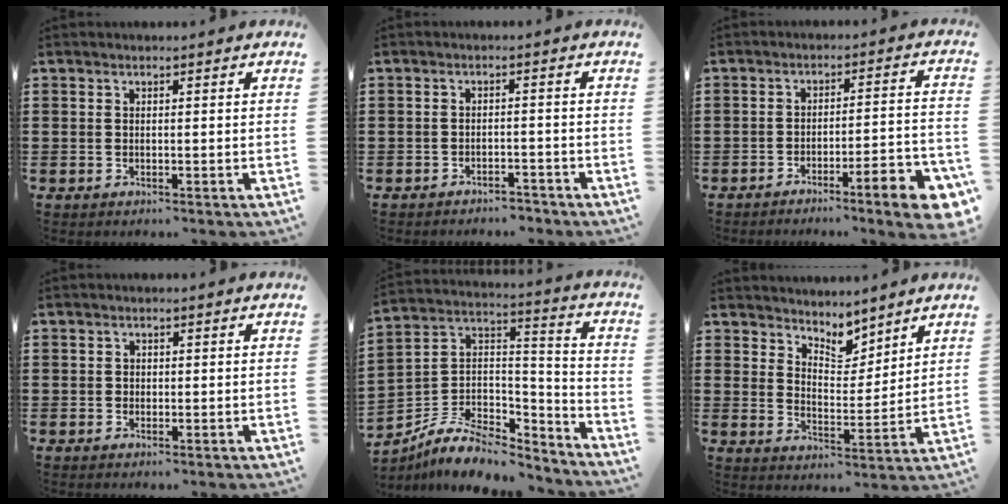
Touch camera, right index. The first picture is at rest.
{"total": 2.2, "force": [-2.2, 0.3, 0.0], "torque": [-0.007, 0.000, -0.047]}
{"total": 6.7, "force": [-5.0, 0.5, 4.4], "torque": [-0.065, -0.004, -0.092]}
{"total": 0.6, "force": [0.0, 0.5, 0.2], "torque": [-0.005, 0.003, -0.001]}
{"total": 8.4, "force": [-6.0, 4.1, 4.3], "torque": [-0.093, 0.012, -0.113]}
{"total": 4.9, "force": [4.5, 1.9, 0.5], "torque": [-0.024, -0.022, 0.082]}